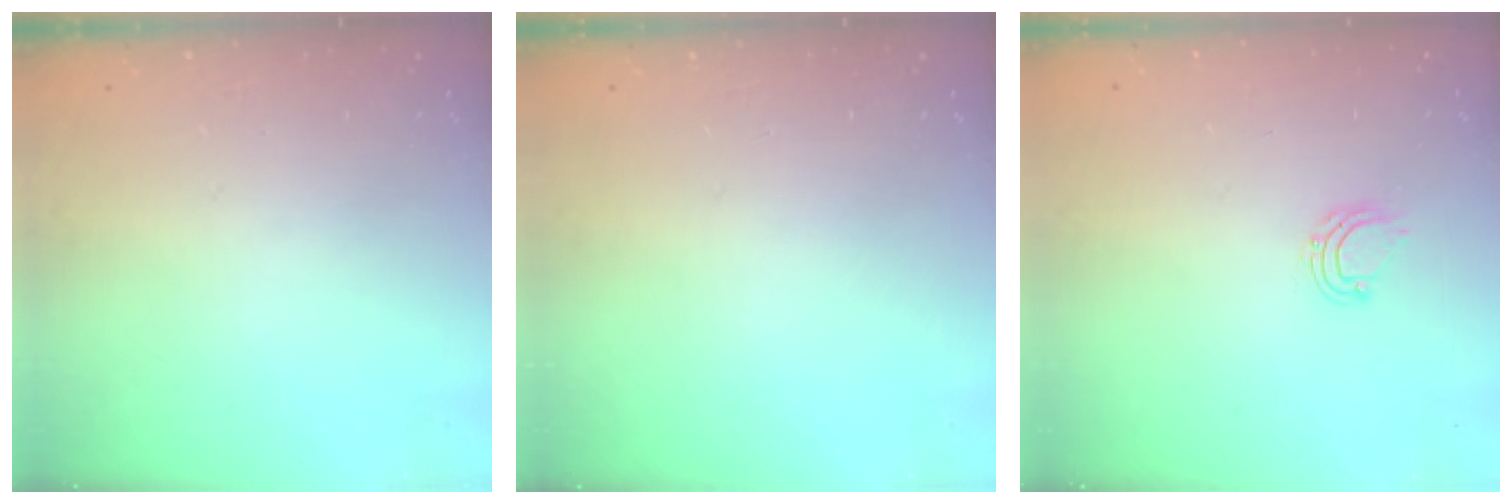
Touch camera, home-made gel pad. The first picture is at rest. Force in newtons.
{"total": 0.0}
{"total": 6.8, "press": 6.8, "slide": 0.5}